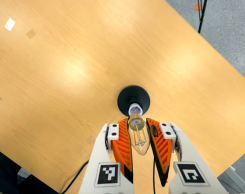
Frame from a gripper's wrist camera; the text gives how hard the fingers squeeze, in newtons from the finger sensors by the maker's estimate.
{"total": 20.5, "left": 22.2, "right": 18.9}